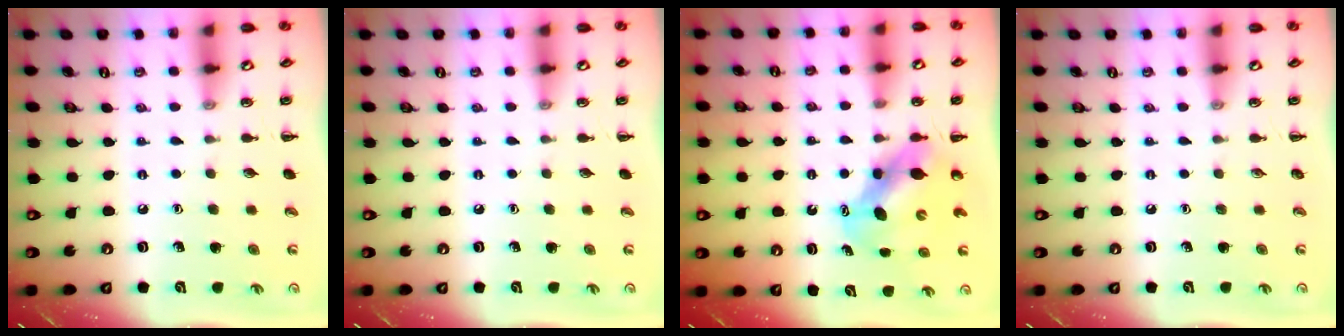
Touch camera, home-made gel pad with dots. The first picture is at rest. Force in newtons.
{"total": 0.0}
{"total": 6.4, "press": 6.3, "slide": 0.9}
{"total": 0.0}